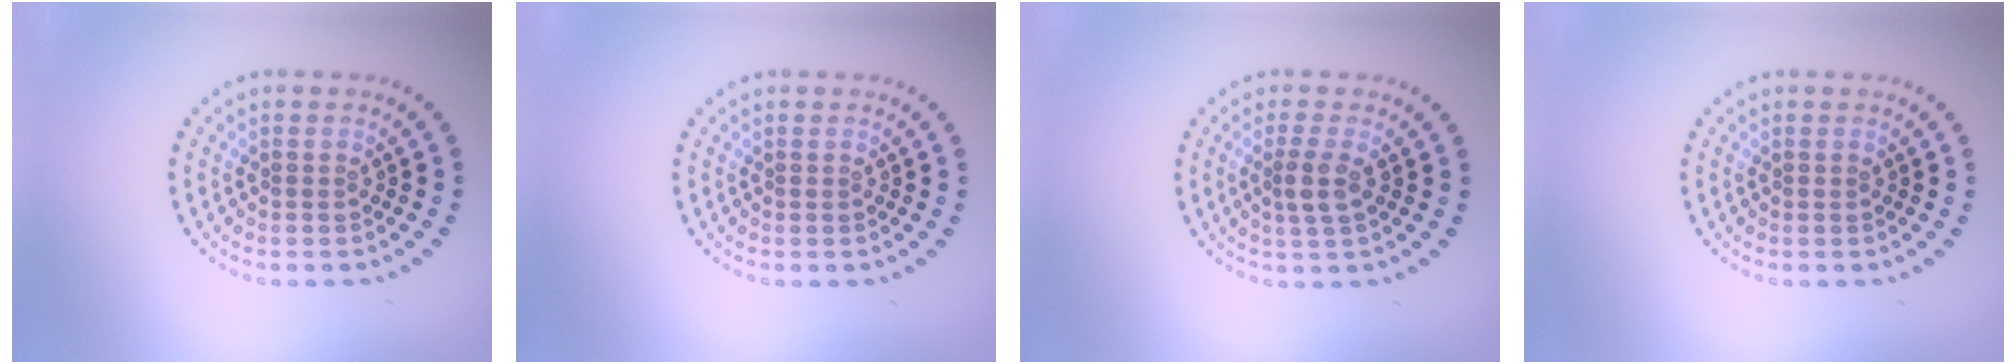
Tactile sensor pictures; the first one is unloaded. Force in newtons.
{"total": 0.0}
{"total": 2.0, "press": 1.7, "slide": 1.1}
{"total": 0.0}